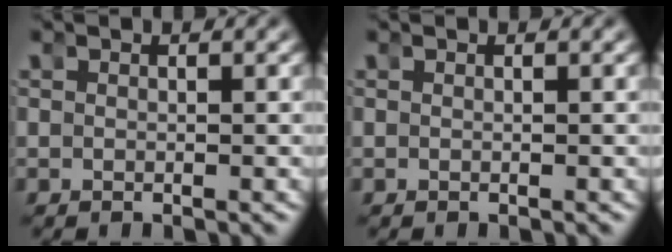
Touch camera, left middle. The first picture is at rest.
{"total": 0.0}